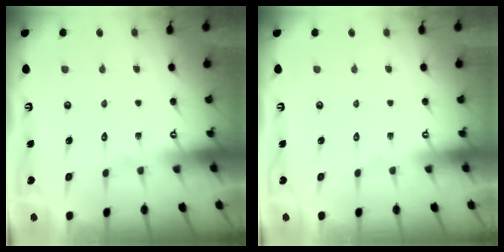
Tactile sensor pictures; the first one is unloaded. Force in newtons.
{"total": 0.0}